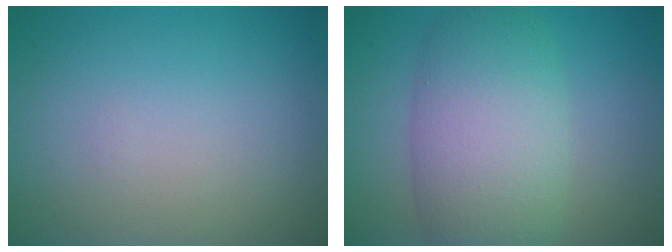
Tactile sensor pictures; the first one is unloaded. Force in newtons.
{"total": 7.9, "press": 7.9, "slide": 0.2}